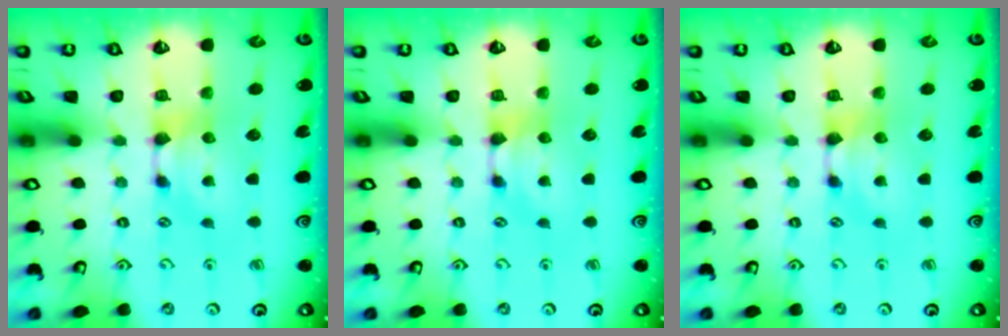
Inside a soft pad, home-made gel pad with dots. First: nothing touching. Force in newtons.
{"total": 0.0}
{"total": 0.0}